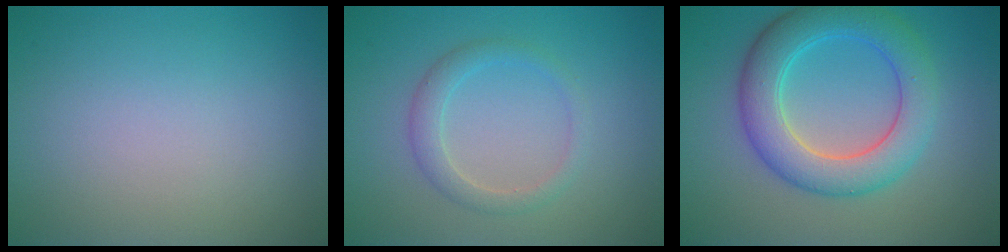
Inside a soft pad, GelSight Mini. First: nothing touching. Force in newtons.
{"total": 2.2, "press": 2.2, "slide": 0.2}
{"total": 6.5, "press": 6.5, "slide": 0.1}